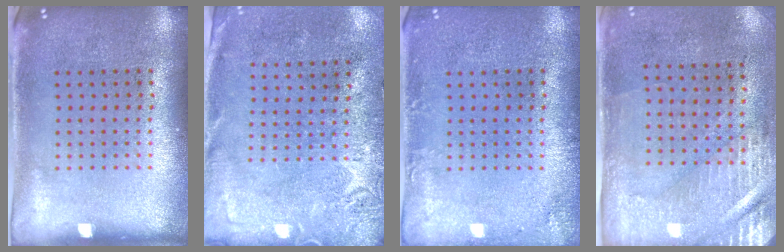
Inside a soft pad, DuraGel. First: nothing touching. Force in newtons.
{"total": 2.8, "press": 2.3, "slide": 1.6}
{"total": 1.5, "press": 1.5, "slide": 0.1}
{"total": 3.0, "press": 2.5, "slide": 1.6}